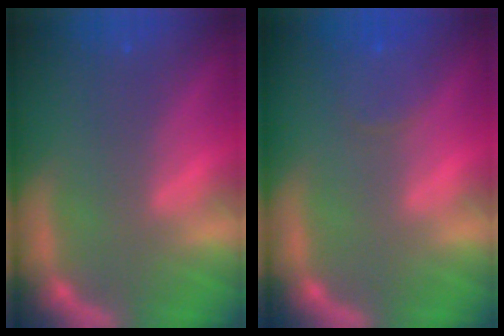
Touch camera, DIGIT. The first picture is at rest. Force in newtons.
{"total": 2.4}